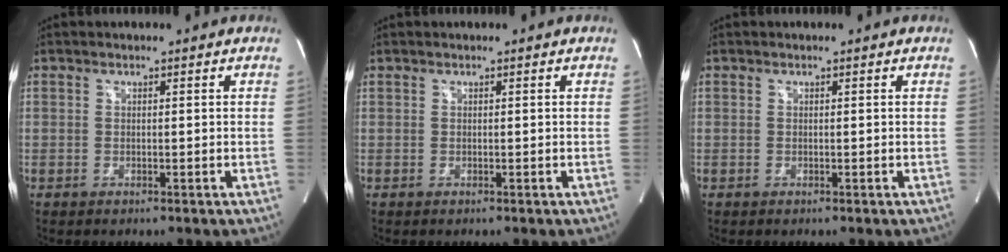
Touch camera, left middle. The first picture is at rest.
{"total": 0.0}
{"total": 0.0}